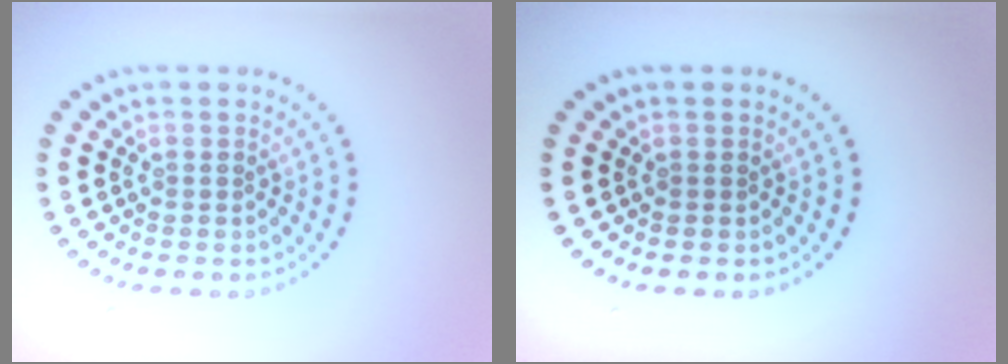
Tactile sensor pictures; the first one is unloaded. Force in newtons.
{"total": 0.0}